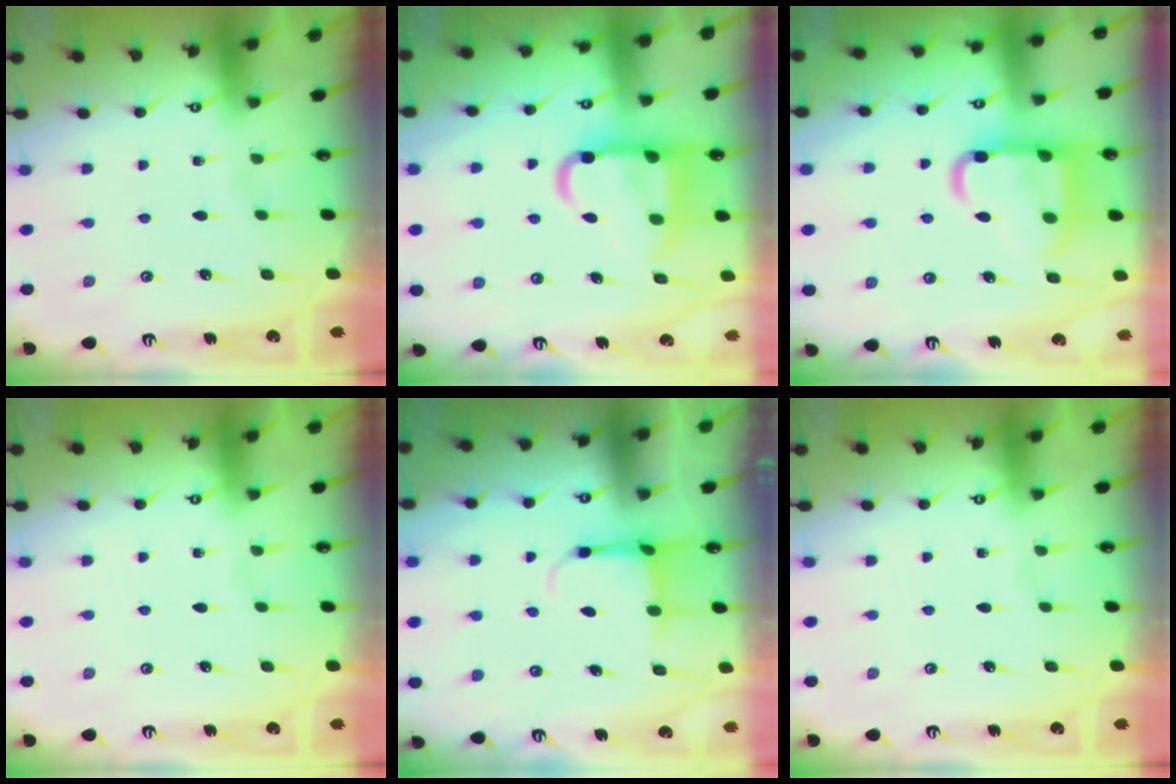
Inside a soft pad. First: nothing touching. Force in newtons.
{"total": 14.4, "press": 14.3, "slide": 1.8}
{"total": 15.2, "press": 15.1, "slide": 1.6}
{"total": 0.0}
{"total": 4.0, "press": 3.8, "slide": 1.3}
{"total": 0.0}